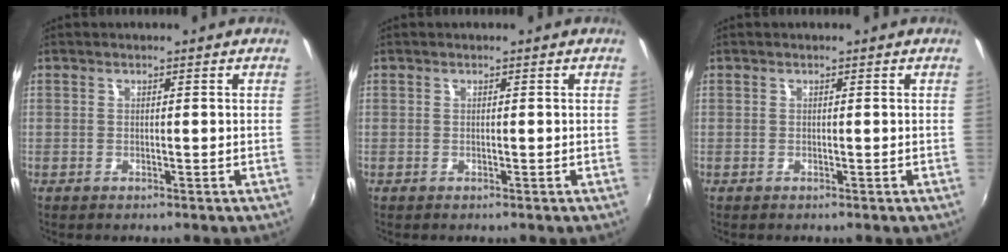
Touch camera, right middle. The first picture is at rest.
{"total": 0.0}
{"total": 0.0}